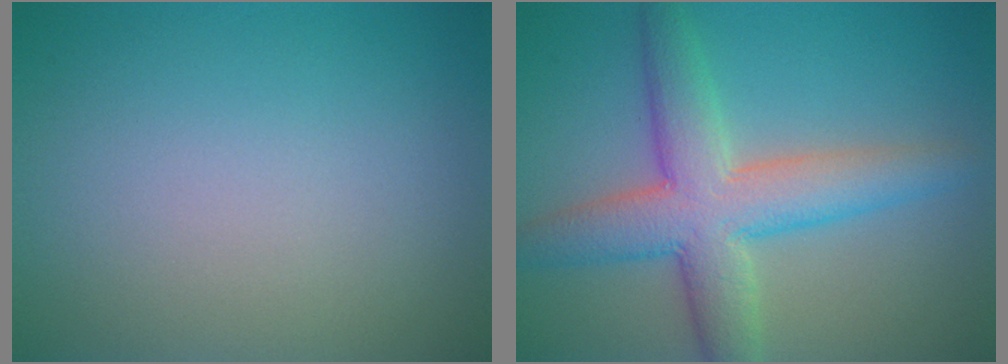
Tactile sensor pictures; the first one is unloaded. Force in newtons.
{"total": 7.0, "press": 7.0, "slide": 0.0}